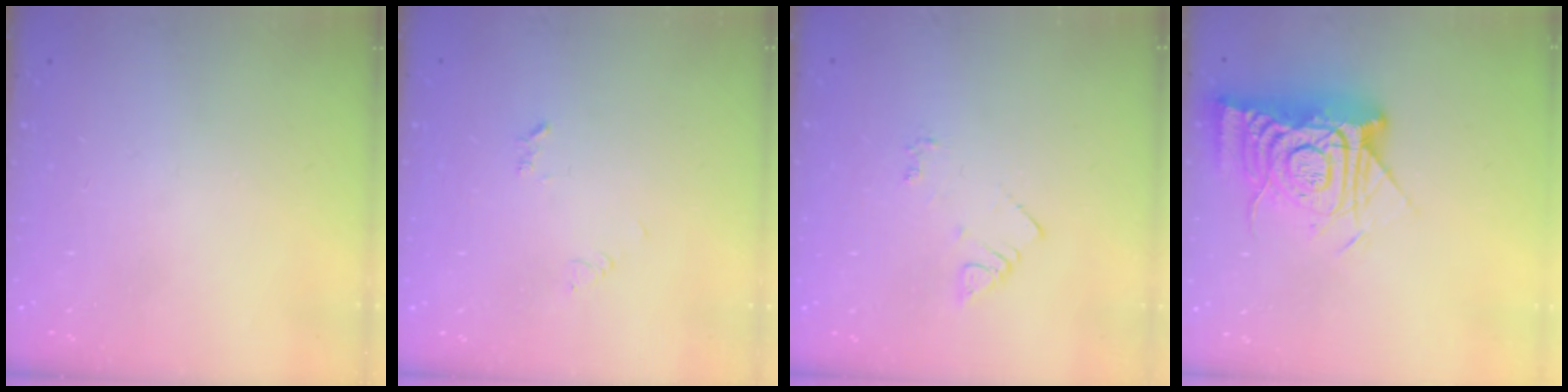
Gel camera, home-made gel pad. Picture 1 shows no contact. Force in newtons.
{"total": 4.1, "press": 4.0, "slide": 0.5}
{"total": 4.2, "press": 4.1, "slide": 0.6}
{"total": 14.6, "press": 14.5, "slide": 1.5}